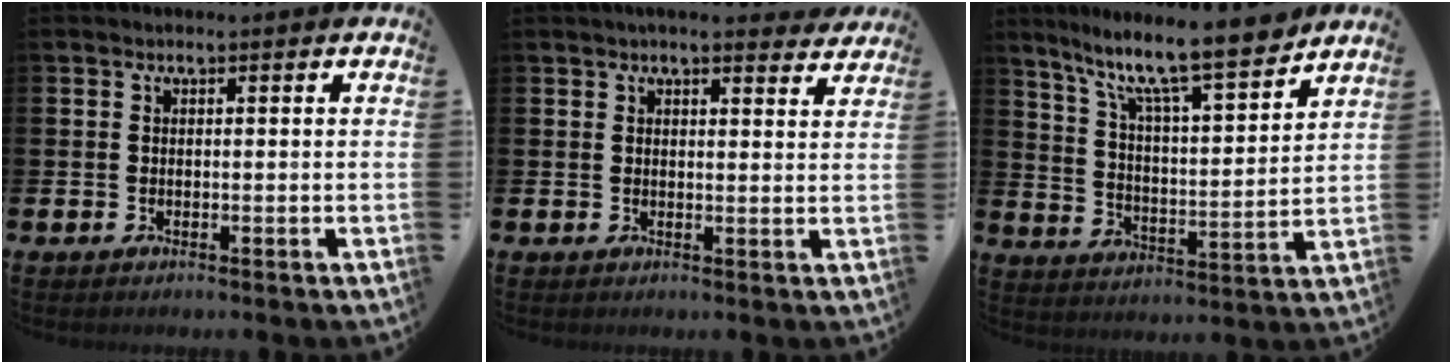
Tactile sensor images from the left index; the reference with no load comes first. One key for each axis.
{"total": 3.5, "fx": 3.4, "fy": 0.4, "fz": 0.8, "tx": -0.015, "ty": -0.015, "tz": 0.060}
{"total": 11.1, "fx": 9.6, "fy": 1.0, "fz": 5.3, "tx": -0.115, "ty": -0.073, "tz": 0.159}